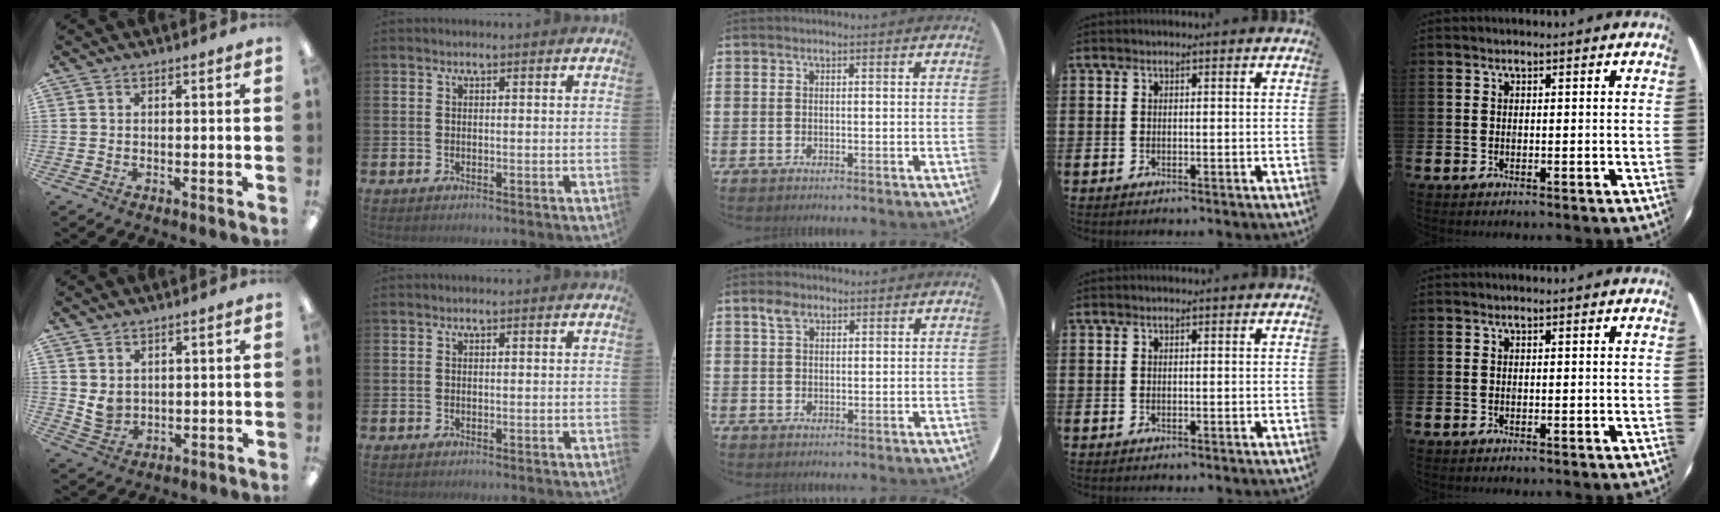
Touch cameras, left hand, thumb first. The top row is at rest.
{"thumb": {"total": 4.0, "force": [2.3, 3.0, 1.5], "torque": [-0.018, -0.011, 0.042]}, "middle": {"total": 2.5, "force": [1.6, 1.5, 1.1], "torque": [-0.017, 0.002, 0.028]}}